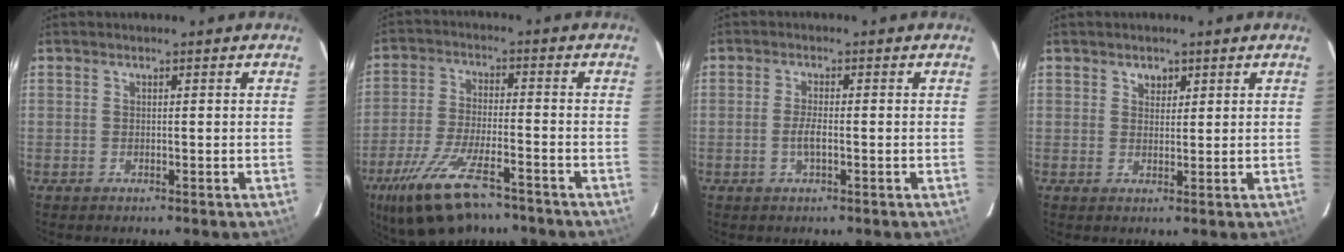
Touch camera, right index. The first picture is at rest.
{"total": 15.9, "force": [-11.0, 5.6, 10.0], "torque": [-0.213, -0.034, -0.191]}
{"total": 2.5, "force": [-0.8, 0.5, 2.3], "torque": [-0.048, 0.001, -0.015]}
{"total": 2.0, "force": [1.1, 1.5, 0.6], "torque": [-0.004, 0.006, 0.019]}